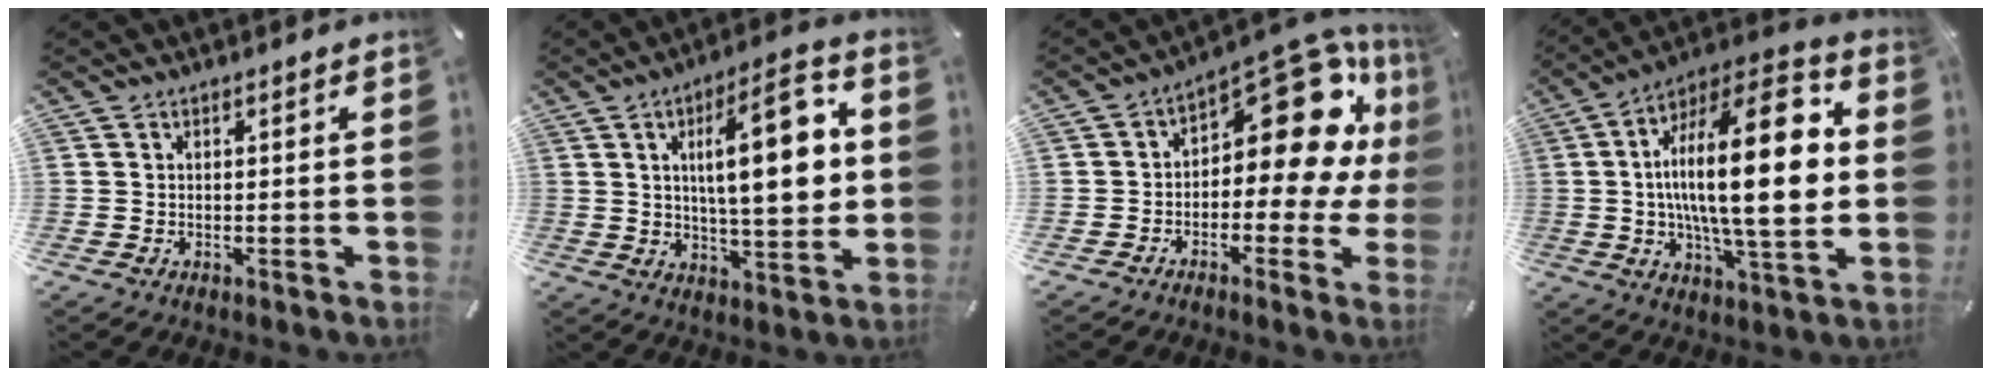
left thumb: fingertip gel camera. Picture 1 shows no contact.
{"total": 18.8, "force": [3.9, 7.1, 17.0], "torque": [-0.250, -0.002, 0.052]}
{"total": 18.1, "force": [6.8, 9.0, 14.1], "torque": [-0.176, -0.065, 0.113]}
{"total": 27.3, "force": [1.7, 9.5, 25.5], "torque": [-0.436, -0.013, 0.011]}